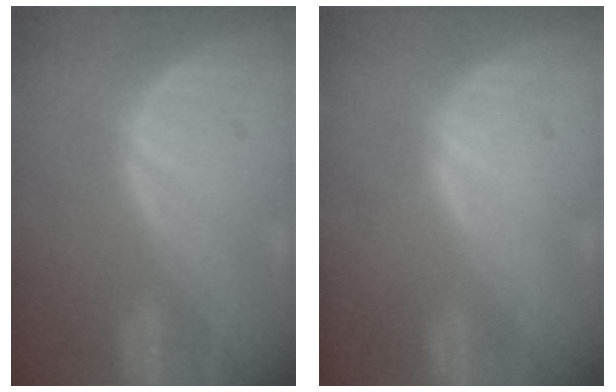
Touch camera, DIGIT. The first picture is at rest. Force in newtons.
{"total": 0.0}